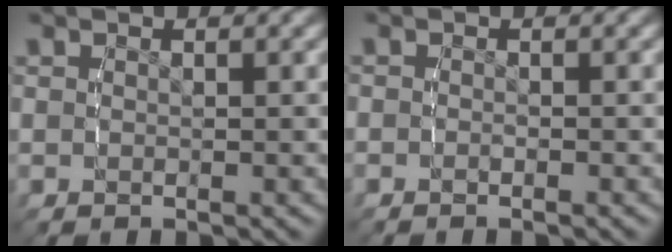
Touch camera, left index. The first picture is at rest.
{"total": 0.9, "force": [-0.8, 0.5, 0.1], "torque": [-0.007, -0.001, -0.016]}